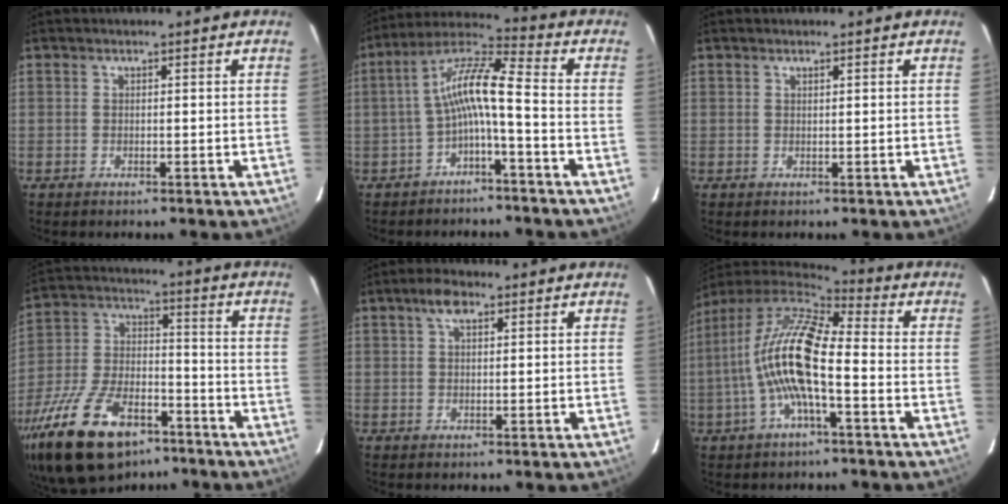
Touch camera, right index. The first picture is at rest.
{"total": 9.0, "force": [-2.3, 1.0, 8.7], "torque": [-0.190, 0.024, -0.046]}
{"total": 0.5, "force": [0.4, 0.0, 0.3], "torque": [-0.004, 0.001, 0.009]}
{"total": 23.9, "force": [-14.9, 11.7, 14.5], "torque": [-0.305, -0.020, -0.250]}
{"total": 3.6, "force": [1.9, 1.7, 2.6], "torque": [-0.047, 0.012, 0.033]}
{"total": 15.0, "force": [-2.6, 3.7, 14.3], "torque": [-0.265, 0.000, -0.054]}